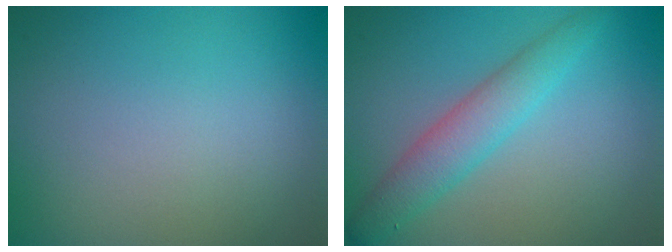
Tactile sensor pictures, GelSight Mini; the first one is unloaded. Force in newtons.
{"total": 2.6, "press": 2.6, "slide": 0.0}